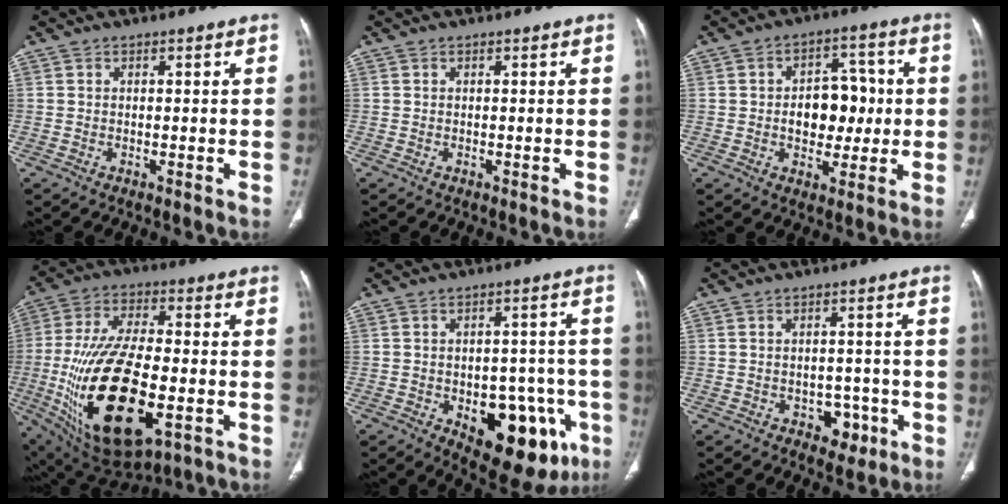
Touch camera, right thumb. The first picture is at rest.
{"total": 0.0}
{"total": 10.5, "force": [-0.1, 7.3, 7.6], "torque": [-0.063, 0.022, 0.001]}
{"total": 26.9, "force": [-6.6, 12.1, 23.1], "torque": [-0.491, -0.013, -0.093]}
{"total": 17.9, "force": [-6.4, 9.8, 13.5], "torque": [-0.131, 0.027, -0.065]}
{"total": 4.9, "force": [-2.1, 3.6, 2.6], "torque": [-0.011, 0.016, -0.021]}